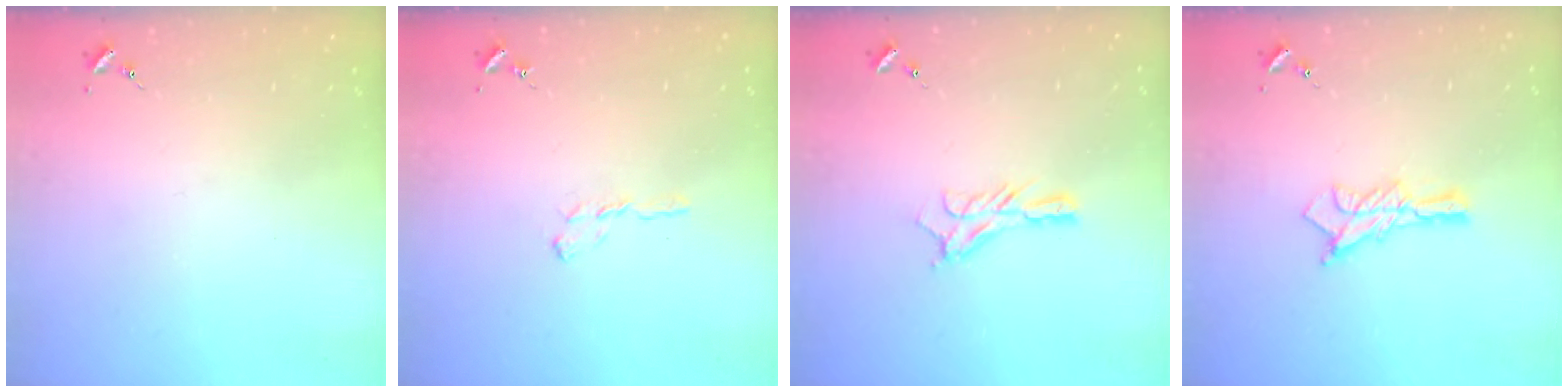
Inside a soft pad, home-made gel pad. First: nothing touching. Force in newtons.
{"total": 5.5, "press": 5.5, "slide": 0.6}
{"total": 9.5, "press": 9.5, "slide": 0.4}
{"total": 10.6, "press": 10.6, "slide": 0.8}